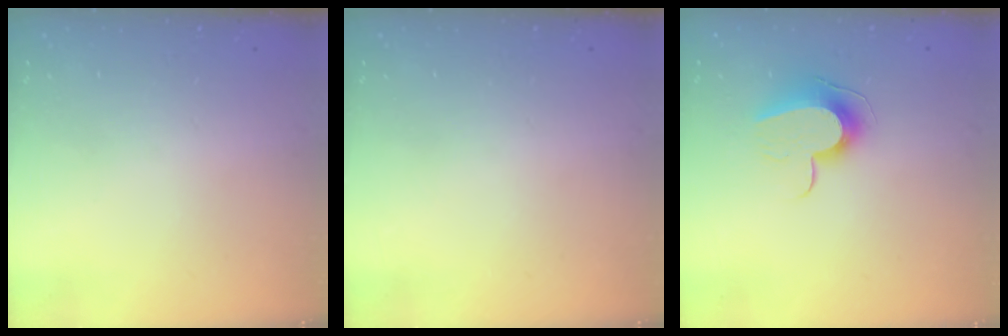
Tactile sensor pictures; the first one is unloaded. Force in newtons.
{"total": 0.0}
{"total": 11.2, "press": 11.1, "slide": 0.5}